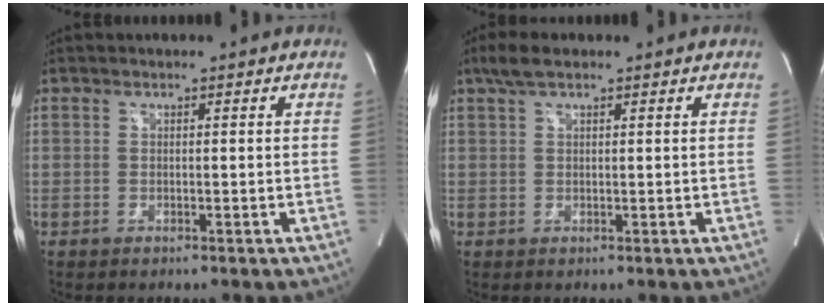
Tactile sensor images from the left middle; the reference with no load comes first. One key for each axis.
{"total": 3.3, "fx": 2.3, "fy": 1.2, "fz": 2.1, "tx": -0.049, "ty": 0.019, "tz": 0.046}